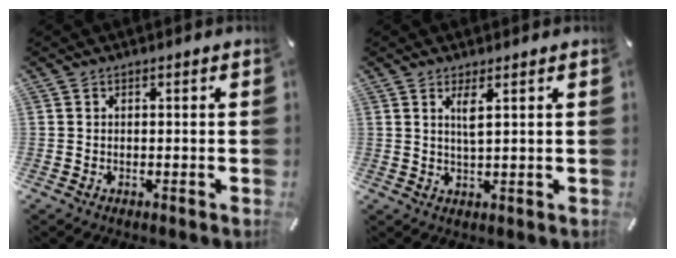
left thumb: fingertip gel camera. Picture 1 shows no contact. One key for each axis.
{"total": 3.0, "fx": 1.6, "fy": 0.3, "fz": 2.6, "tx": -0.058, "ty": 0.001, "tz": 0.025}